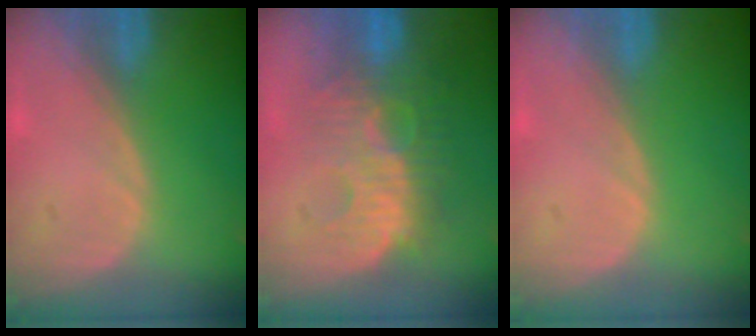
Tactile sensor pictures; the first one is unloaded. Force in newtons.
{"total": 10.0, "press": 9.6, "slide": 2.7}
{"total": 0.0}